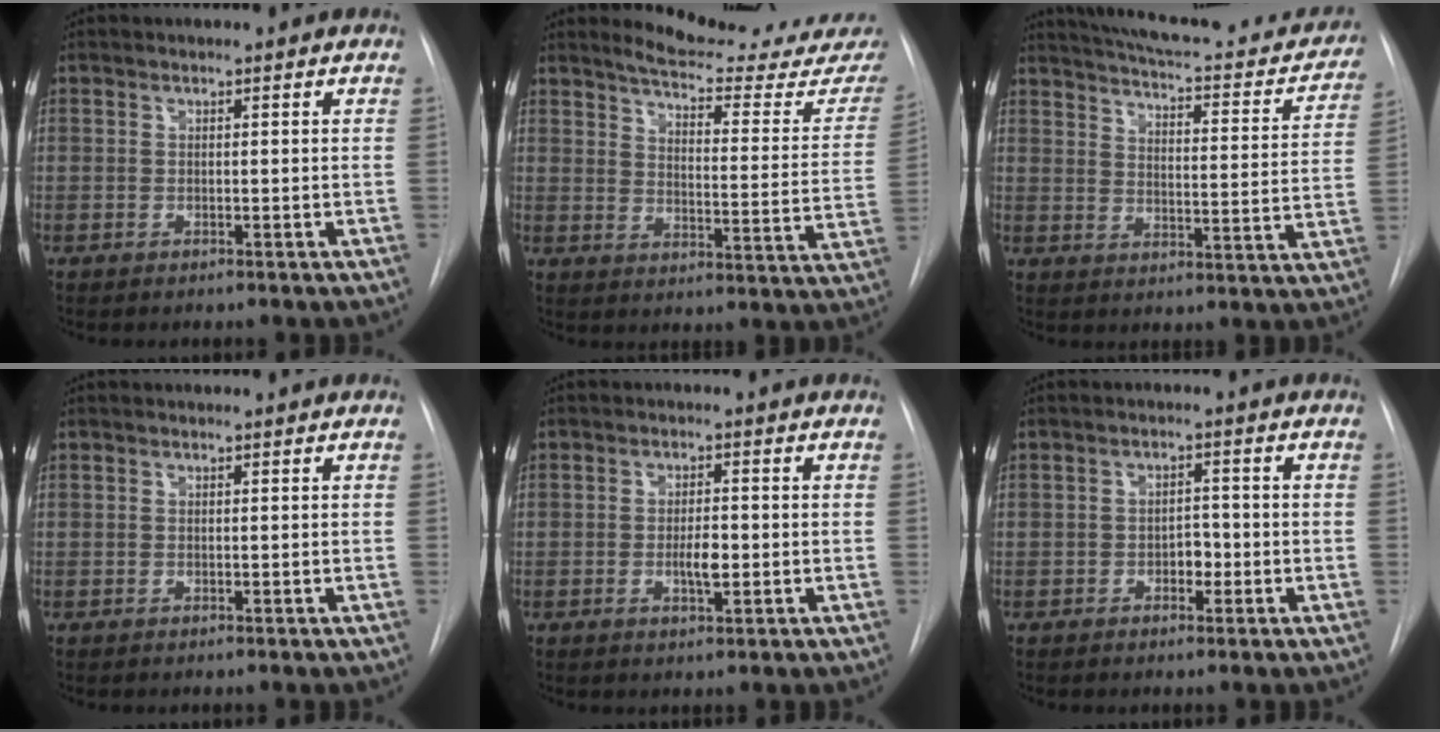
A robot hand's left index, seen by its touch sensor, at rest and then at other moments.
{"total": 17.8, "force": [17.0, 1.4, 4.9], "torque": [-0.059, -0.093, 0.199]}
{"total": 22.6, "force": [19.6, 5.4, 9.8], "torque": [-0.137, -0.017, 0.237]}
{"total": 0.0}
{"total": 3.3, "force": [-0.6, 1.0, 3.1], "torque": [-0.054, 0.000, -0.008]}
{"total": 2.5, "force": [-0.9, 1.5, 1.8], "torque": [-0.021, 0.007, -0.013]}